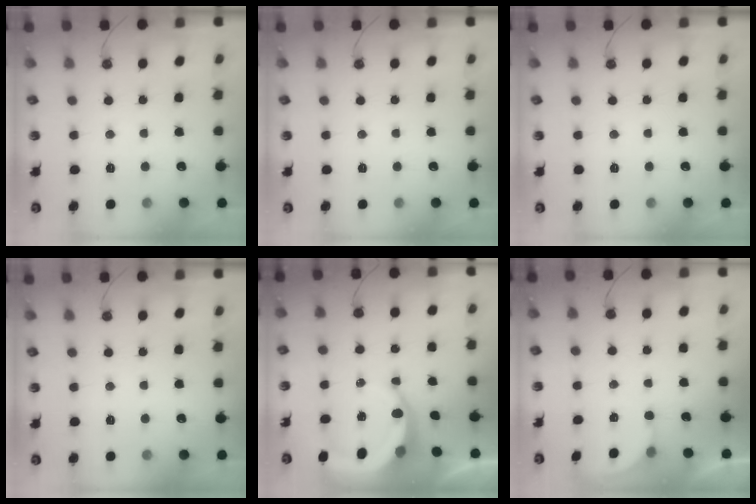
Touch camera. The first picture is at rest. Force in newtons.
{"total": 0.0}
{"total": 0.0}
{"total": 0.0}
{"total": 7.7, "press": 7.6, "slide": 1.0}
{"total": 1.4, "press": 1.3, "slide": 0.5}